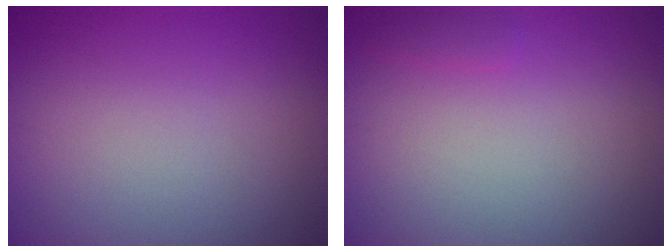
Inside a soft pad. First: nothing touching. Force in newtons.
{"total": 0.7, "press": 0.7, "slide": 0.0}